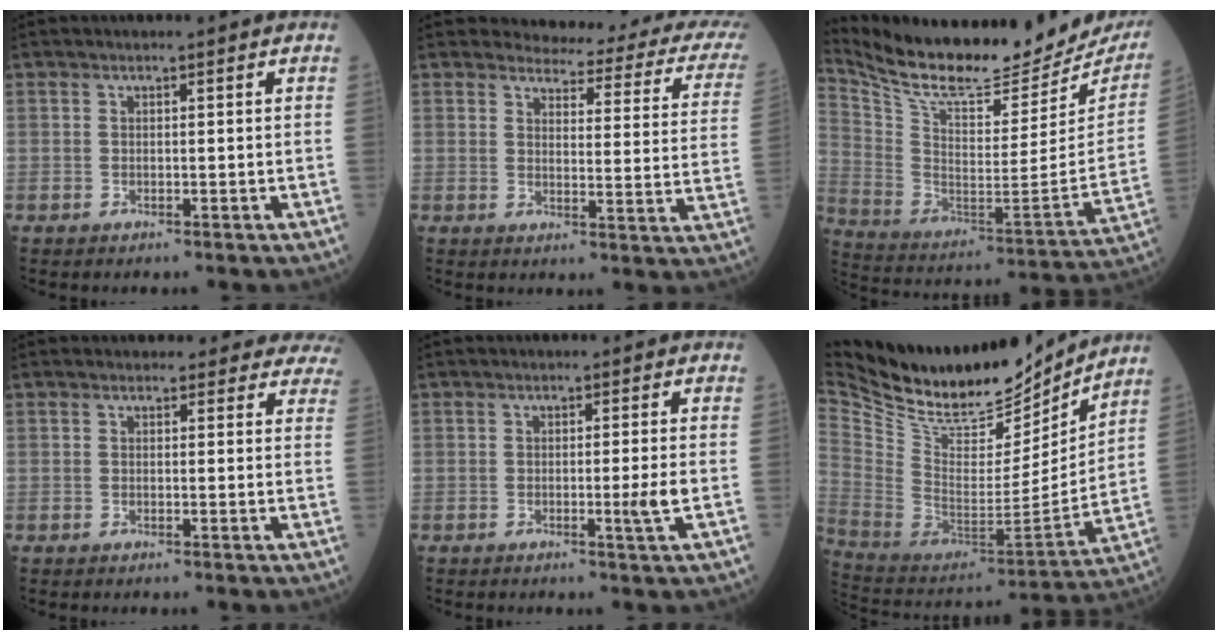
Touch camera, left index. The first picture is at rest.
{"total": 15.6, "force": [14.4, 2.6, 5.5], "torque": [-0.047, -0.063, 0.137]}
{"total": 26.1, "force": [23.6, 5.5, 9.6], "torque": [-0.187, -0.066, 0.349]}
{"total": 11.2, "force": [10.4, 4.0, 0.5], "torque": [0.051, -0.011, 0.075]}
{"total": 2.6, "force": [-0.5, -0.7, 2.4], "torque": [-0.041, -0.008, -0.007]}
{"total": 28.3, "force": [23.7, 9.2, 12.3], "torque": [-0.263, -0.020, 0.388]}